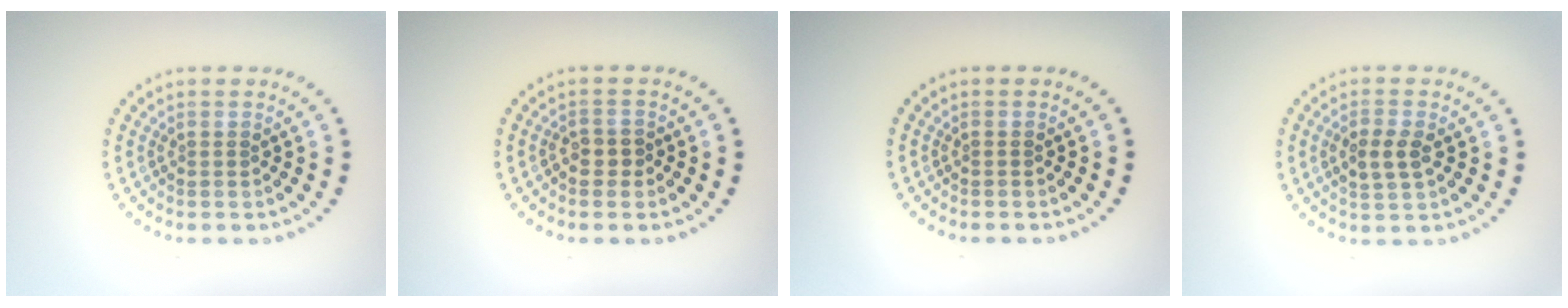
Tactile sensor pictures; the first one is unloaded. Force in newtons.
{"total": 1.0, "press": 0.9, "slide": 0.4}
{"total": 0.0}
{"total": 2.5, "press": 2.5, "slide": 0.3}